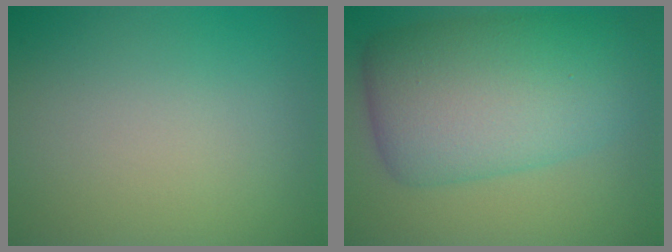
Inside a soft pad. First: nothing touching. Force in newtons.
{"total": 10.5, "press": 10.5, "slide": 0.2}